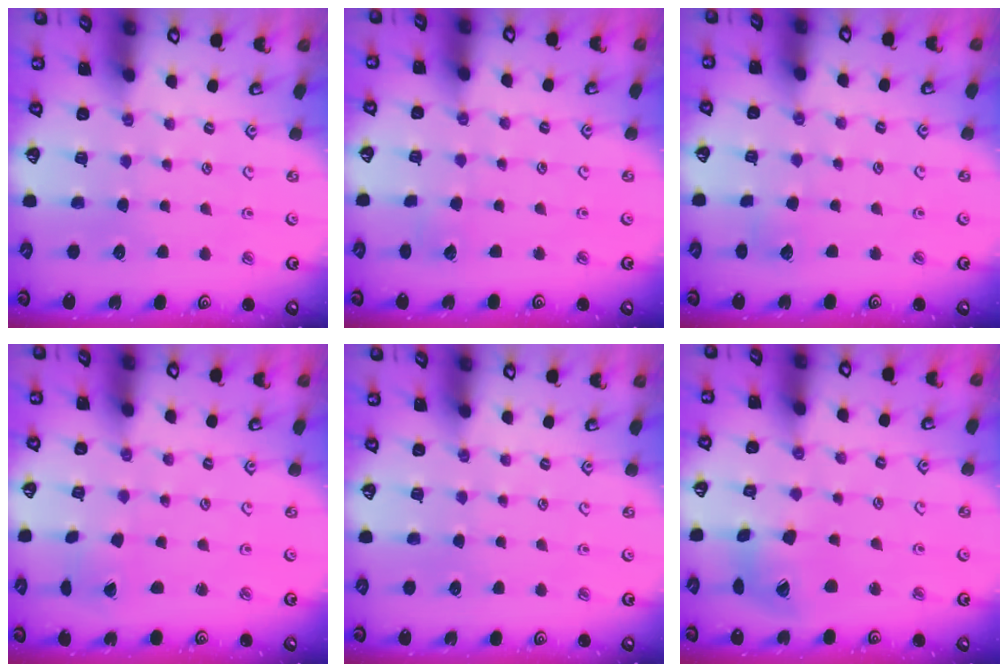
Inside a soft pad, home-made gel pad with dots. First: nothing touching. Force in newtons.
{"total": 2.2, "press": 2.2, "slide": 0.2}
{"total": 2.7, "press": 2.7, "slide": 0.4}
{"total": 1.2, "press": 1.2, "slide": 0.4}
{"total": 0.0}
{"total": 13.3, "press": 13.2, "slide": 1.7}